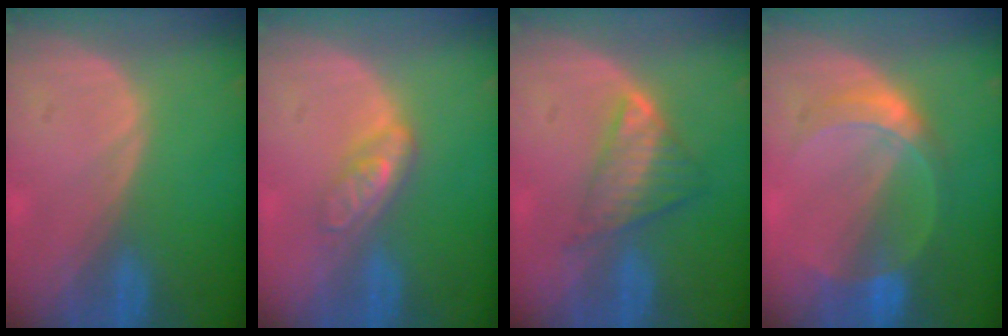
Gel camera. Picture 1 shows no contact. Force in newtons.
{"total": 4.4, "press": 4.0, "slide": 2.0}
{"total": 5.8, "press": 5.4, "slide": 2.3}
{"total": 5.6, "press": 5.6, "slide": 0.1}